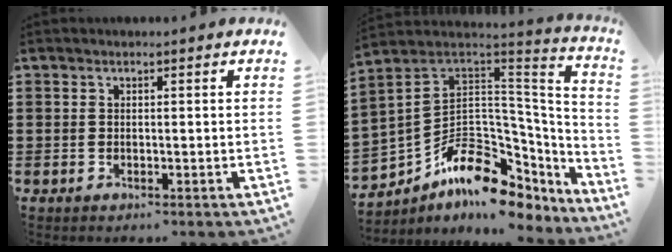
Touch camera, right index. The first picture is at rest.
{"total": 11.1, "force": [-4.8, 7.6, 6.6], "torque": [-0.132, -0.011, -0.086]}